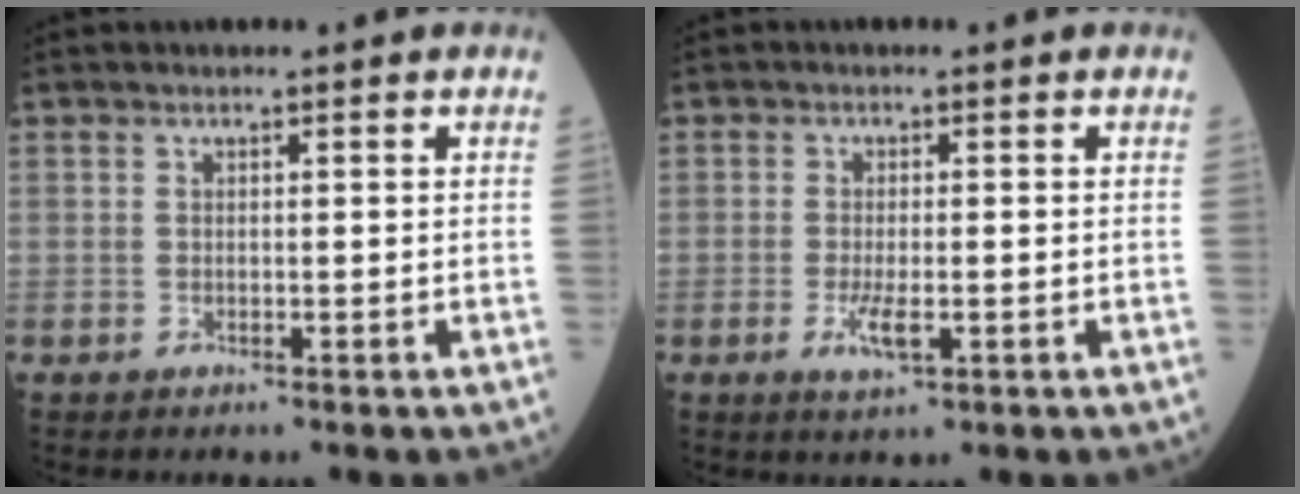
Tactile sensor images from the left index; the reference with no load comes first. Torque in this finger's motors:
{"motor_torque": [0.43, 0.24, 0.20, 0.06]}